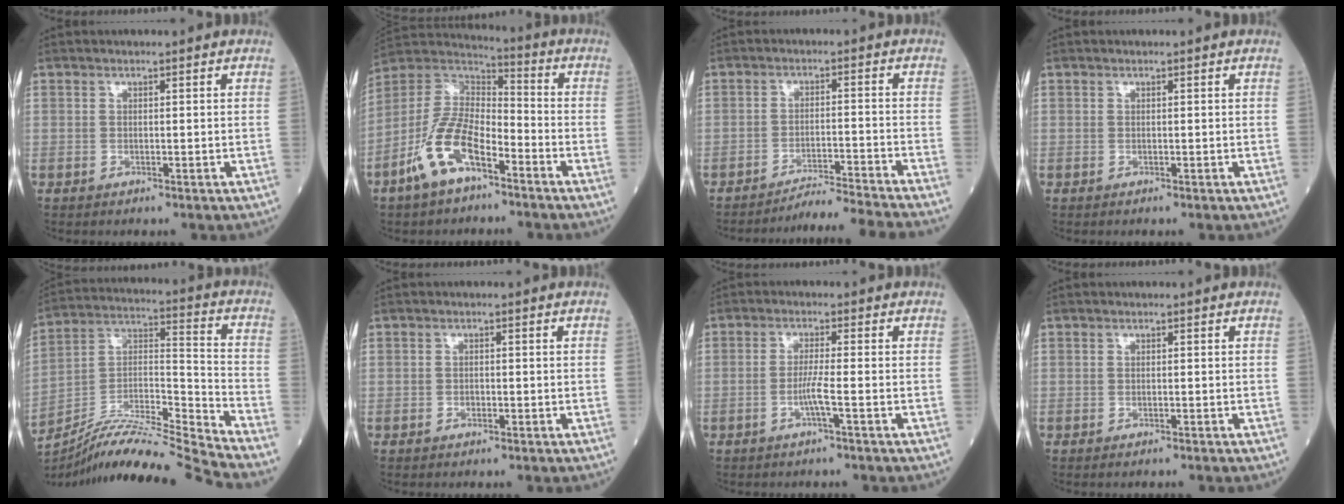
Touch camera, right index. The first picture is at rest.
{"total": 12.4, "force": [-6.7, 5.1, 9.1], "torque": [-0.197, 0.007, -0.131]}
{"total": 9.3, "force": [-8.5, -3.4, 1.6], "torque": [-0.009, -0.013, -0.135]}
{"total": 0.0}
{"total": 17.8, "force": [-16.5, -2.4, 6.3], "torque": [-0.113, 0.022, -0.292]}
{"total": 0.9, "force": [-0.4, 0.6, 0.5], "torque": [-0.008, 0.001, -0.007]}
{"total": 3.0, "force": [-1.2, -0.6, 2.7], "torque": [-0.055, -0.004, -0.028]}
{"total": 1.0, "force": [-0.9, 0.0, 0.4], "torque": [-0.005, 0.000, -0.012]}